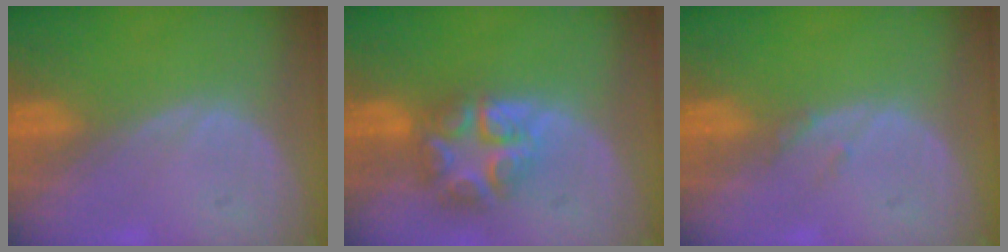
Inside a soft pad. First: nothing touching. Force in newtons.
{"total": 8.0, "press": 6.9, "slide": 4.0}
{"total": 1.0, "press": 1.0, "slide": 0.2}